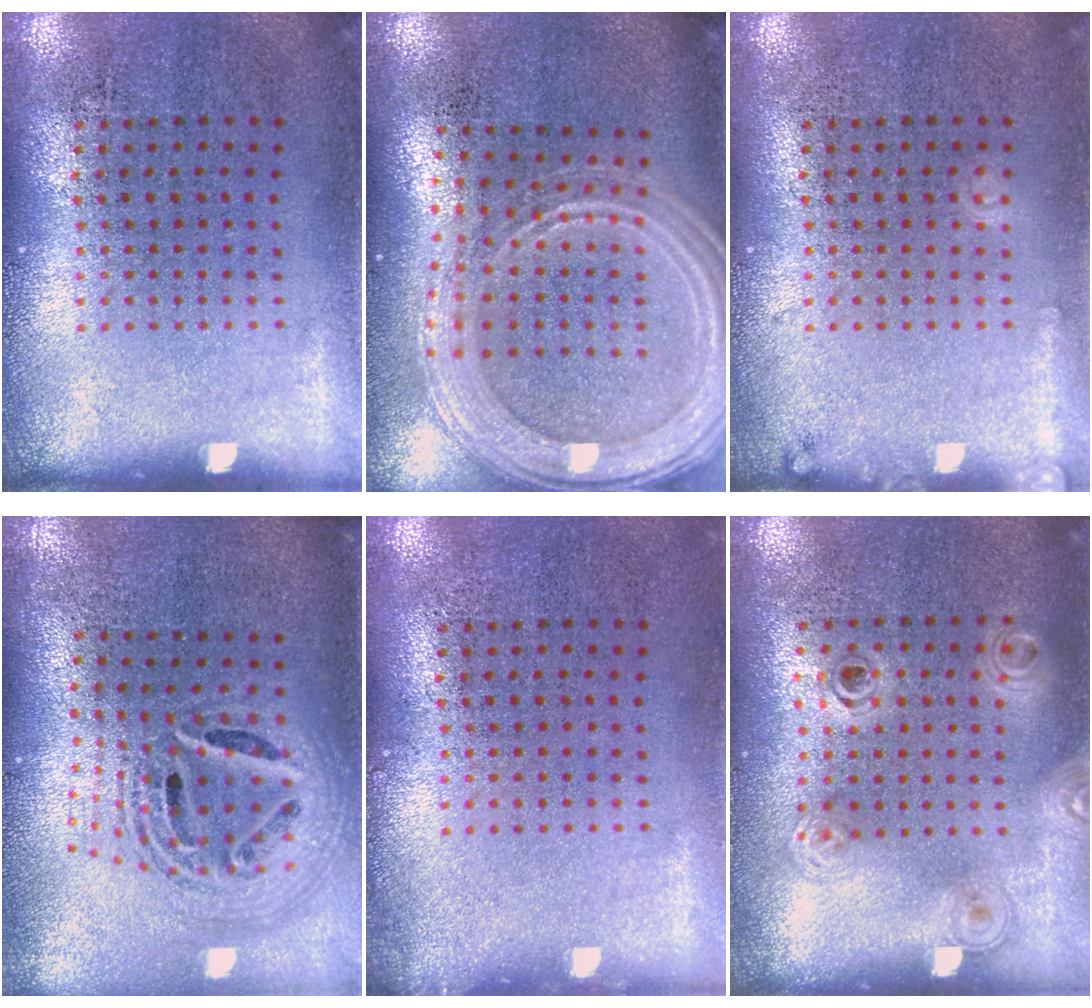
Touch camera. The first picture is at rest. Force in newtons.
{"total": 2.3, "press": 2.1, "slide": 1.1}
{"total": 0.9, "press": 0.9, "slide": 0.1}
{"total": 2.4, "press": 1.8, "slide": 1.6}
{"total": 0.6, "press": 0.6, "slide": 0.2}
{"total": 1.2, "press": 1.1, "slide": 0.5}